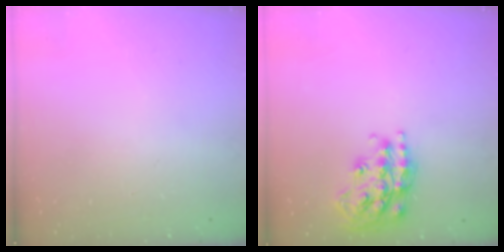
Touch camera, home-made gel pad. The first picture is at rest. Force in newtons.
{"total": 18.0, "press": 17.9, "slide": 1.1}